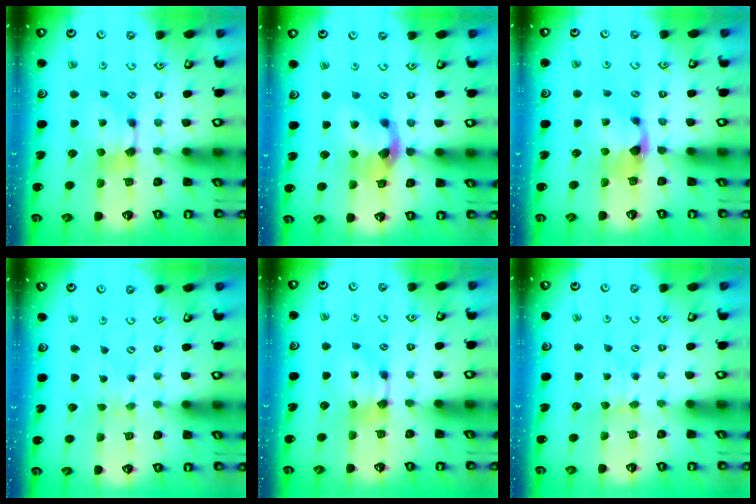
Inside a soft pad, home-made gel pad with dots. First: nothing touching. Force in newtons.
{"total": 4.6, "press": 4.2, "slide": 1.9}
{"total": 1.1, "press": 0.2, "slide": 1.1}
{"total": 2.0, "press": 2.0, "slide": 0.1}
{"total": 0.0}
{"total": 1.7, "press": 1.6, "slide": 0.5}